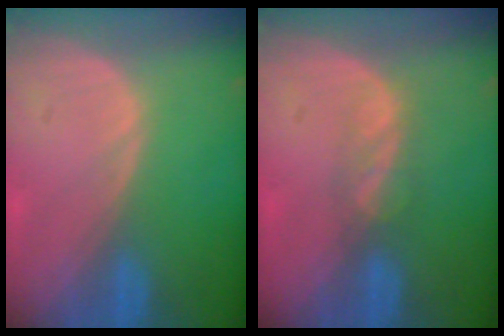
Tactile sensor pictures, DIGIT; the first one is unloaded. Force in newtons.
{"total": 3.1, "press": 2.7, "slide": 1.6}